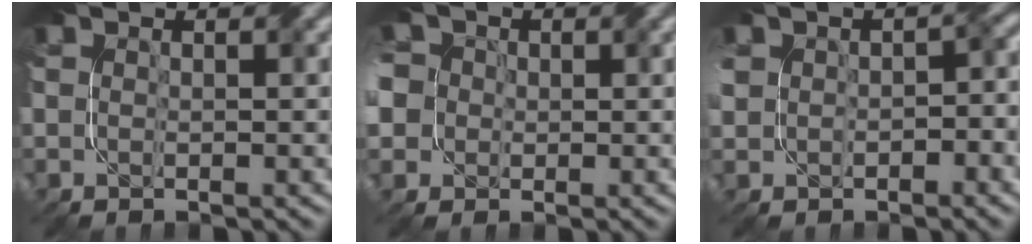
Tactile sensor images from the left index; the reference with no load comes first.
{"total": 8.0, "force": [-0.8, 7.3, 3.3], "torque": [-0.074, 0.013, -0.055]}
{"total": 4.5, "force": [-0.8, 3.6, 2.7], "torque": [-0.030, -0.003, -0.011]}